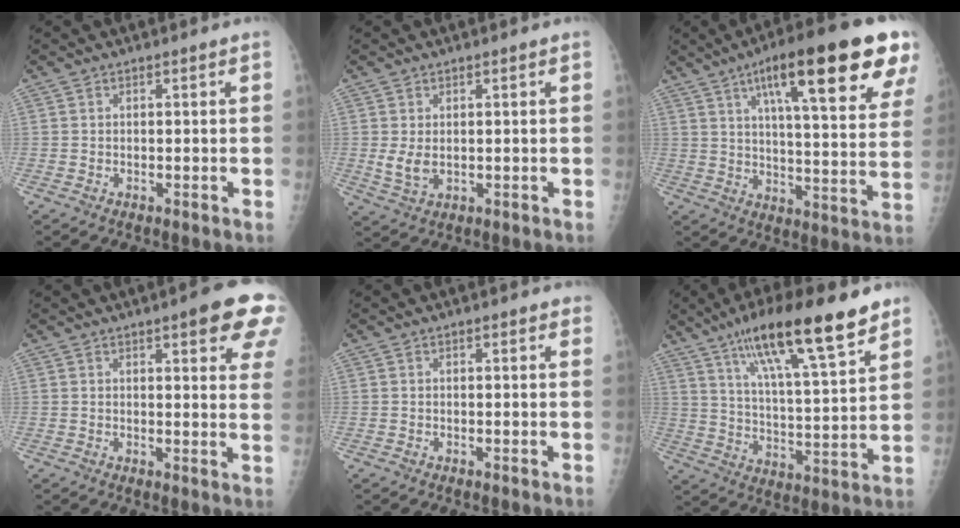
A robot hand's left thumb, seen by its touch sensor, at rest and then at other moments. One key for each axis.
{"total": 3.5, "fx": 0.2, "fy": 2.3, "fz": 2.6, "tx": -0.047, "ty": -0.011, "tz": 0.013}
{"total": 26.3, "fx": 13.9, "fy": 5.8, "fz": 21.5, "tx": -0.293, "ty": -0.025, "tz": 0.199}
{"total": 12.1, "fx": 6.7, "fy": 3.2, "fz": 9.5, "tx": -0.084, "ty": -0.024, "tz": 0.073}
{"total": 1.3, "fx": 0.9, "fy": 0.6, "fz": 0.8, "tx": -0.004, "ty": -0.002, "tz": 0.006}
{"total": 20.9, "fx": 13.5, "fy": 4.2, "fz": 15.3, "tx": -0.236, "ty": -0.045, "tz": 0.224}